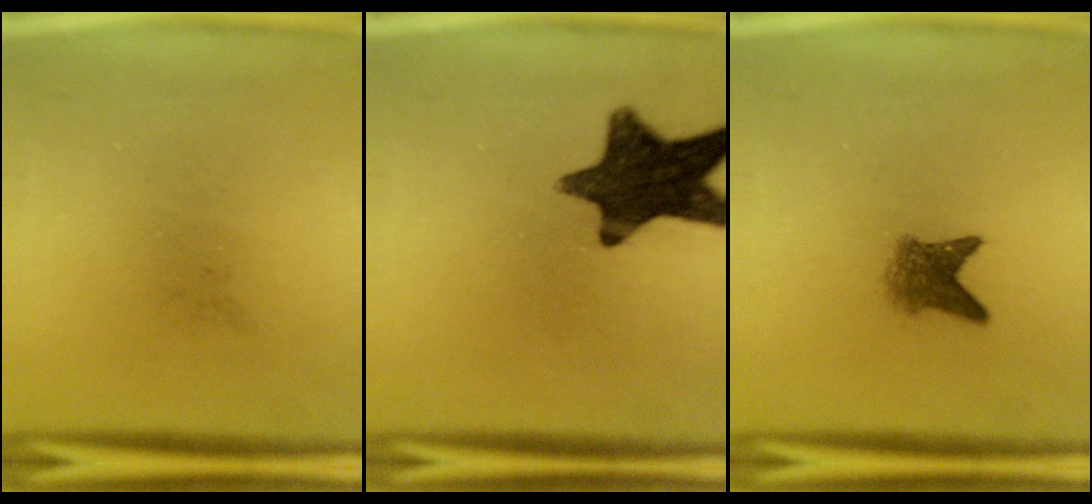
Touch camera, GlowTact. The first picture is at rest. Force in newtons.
{"total": 14.3}
{"total": 3.1}